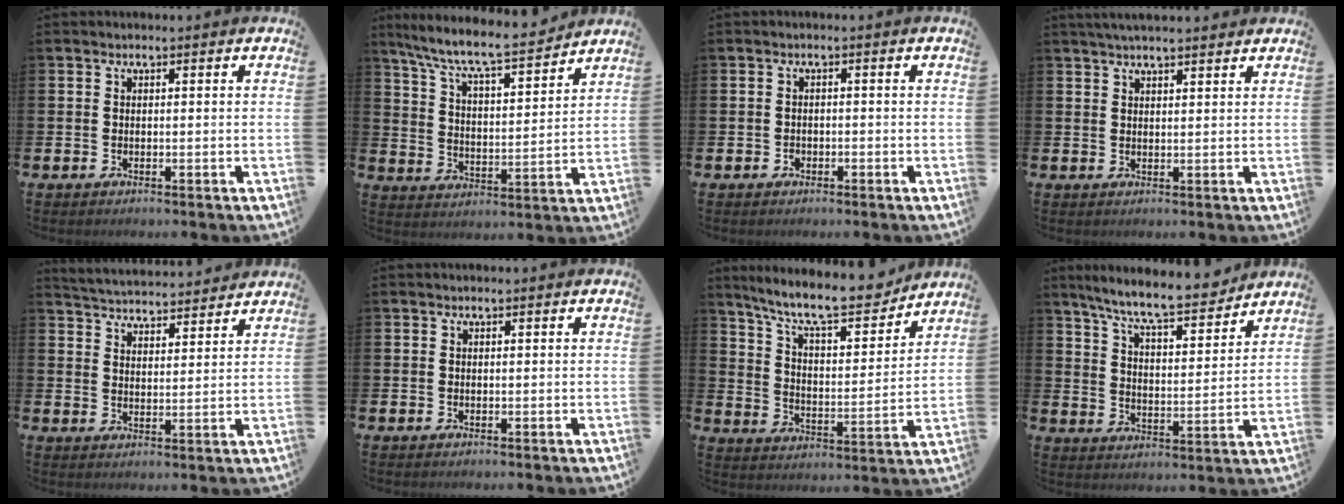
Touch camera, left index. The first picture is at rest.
{"total": 8.6, "force": [8.0, 0.8, 3.1], "torque": [-0.095, -0.058, 0.135]}
{"total": 1.0, "force": [-0.5, 0.8, 0.3], "torque": [-0.003, 0.000, -0.013]}
{"total": 2.9, "force": [2.8, 0.2, 0.8], "torque": [-0.017, -0.007, 0.049]}
{"total": 4.8, "force": [4.8, 0.5, -0.1], "torque": [-0.009, -0.035, 0.085]}
{"total": 0.0}
{"total": 11.3, "force": [10.1, 2.2, 4.5], "torque": [-0.112, -0.067, 0.173]}
{"total": 9.2, "force": [8.4, 0.9, 3.6], "torque": [-0.091, -0.054, 0.146]}